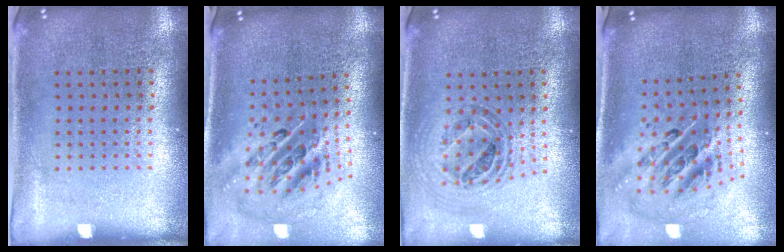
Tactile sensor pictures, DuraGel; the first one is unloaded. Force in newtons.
{"total": 2.7, "press": 1.9, "slide": 2.0}
{"total": 1.0, "press": 1.0, "slide": 0.1}
{"total": 2.7, "press": 1.9, "slide": 2.0}